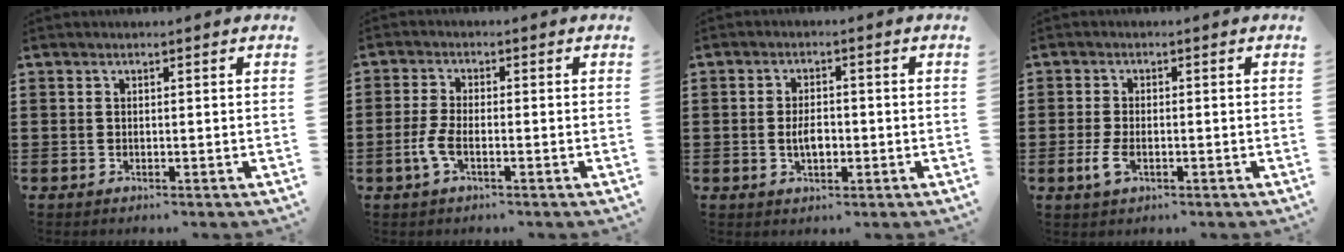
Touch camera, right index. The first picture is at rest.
{"total": 3.3, "force": [-1.4, 0.9, 2.8], "torque": [-0.070, -0.007, -0.029]}
{"total": 3.6, "force": [-0.6, 1.6, 3.1], "torque": [-0.052, -0.004, -0.012]}
{"total": 3.0, "force": [-1.1, 1.4, 2.4], "torque": [-0.066, -0.011, -0.023]}